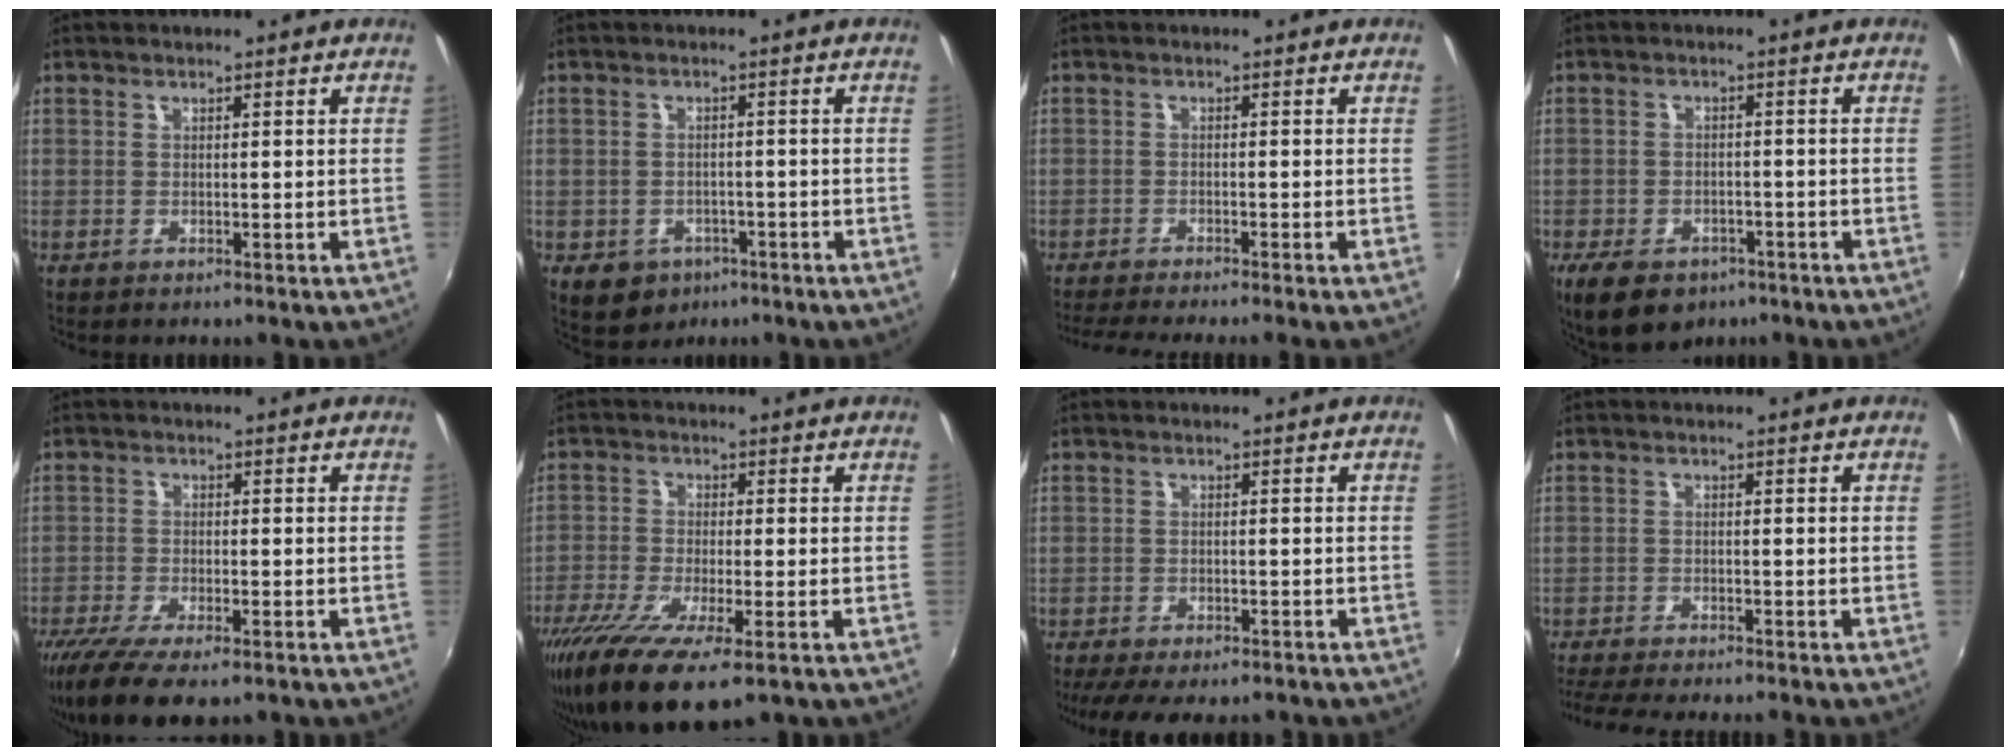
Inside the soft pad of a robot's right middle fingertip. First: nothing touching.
{"total": 7.0, "force": [-3.5, 5.4, 2.7], "torque": [-0.067, -0.009, -0.040]}
{"total": 6.3, "force": [-5.6, -1.1, 2.8], "torque": [-0.071, -0.016, -0.092]}
{"total": 10.0, "force": [-6.4, 5.7, 5.0], "torque": [-0.115, -0.018, -0.096]}
{"total": 12.0, "force": [-8.6, 3.5, 7.6], "torque": [-0.171, -0.046, -0.148]}
{"total": 12.9, "force": [-7.9, 2.8, 9.8], "torque": [-0.207, -0.050, -0.141]}
{"total": 9.5, "force": [-7.9, 2.6, 4.7], "torque": [-0.109, -0.025, -0.124]}
{"total": 9.2, "force": [-8.2, 0.3, 4.1], "torque": [-0.100, -0.022, -0.131]}